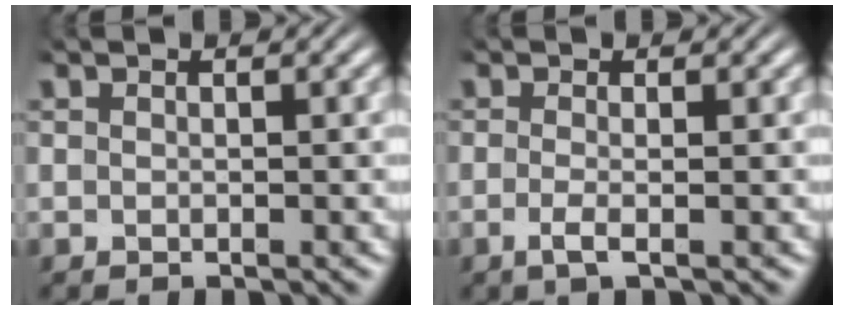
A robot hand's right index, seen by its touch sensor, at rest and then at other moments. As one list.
[{"total": 1.7, "force": [-0.9, 0.0, 1.4], "torque": [-0.039, -0.015, -0.013]}]